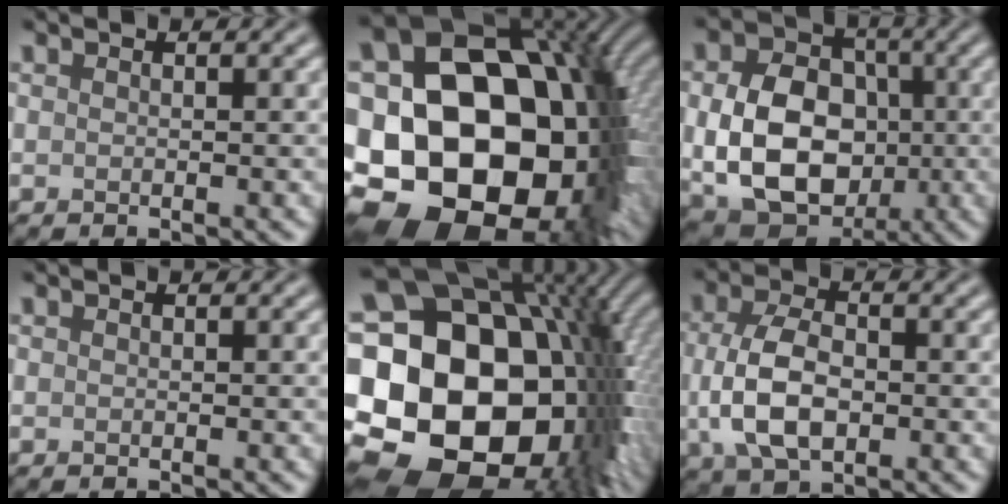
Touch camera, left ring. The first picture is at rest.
{"total": 23.6, "force": [-4.2, 17.5, 15.2], "torque": [-0.239, -0.020, -0.102]}
{"total": 10.7, "force": [-1.1, 8.1, 7.0], "torque": [-0.125, -0.009, -0.019]}
{"total": 0.0}
{"total": 24.1, "force": [-2.5, 18.3, 15.5], "torque": [-0.266, -0.024, -0.078]}
{"total": 6.3, "force": [-0.6, 3.8, 5.0], "torque": [-0.110, -0.004, -0.014]}